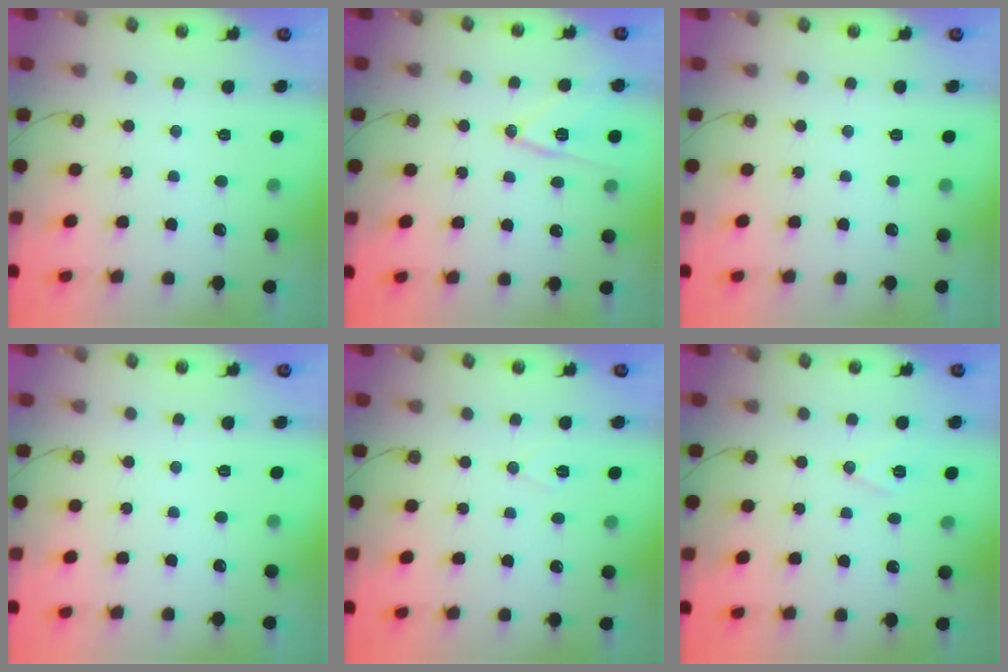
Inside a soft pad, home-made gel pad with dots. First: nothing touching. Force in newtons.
{"total": 12.1, "press": 12.1, "slide": 0.3}
{"total": 0.0}
{"total": 0.0}
{"total": 7.0, "press": 5.3, "slide": 4.5}
{"total": 7.4, "press": 6.4, "slide": 3.7}